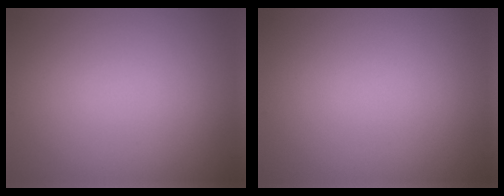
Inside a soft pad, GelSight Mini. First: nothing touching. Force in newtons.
{"total": 0.0}